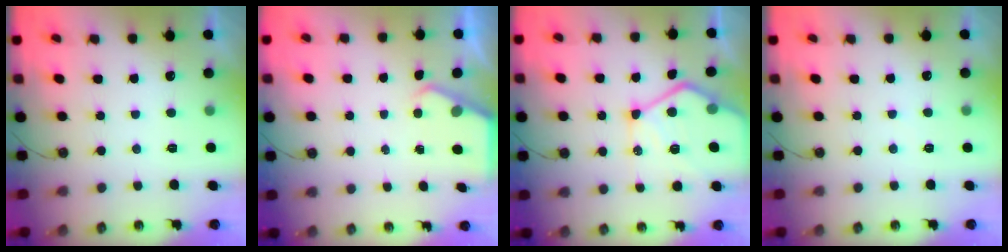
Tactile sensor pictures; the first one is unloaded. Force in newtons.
{"total": 2.2, "press": 2.1, "slide": 0.3}
{"total": 16.9, "press": 16.8, "slide": 1.7}
{"total": 2.8, "press": 2.7, "slide": 0.5}